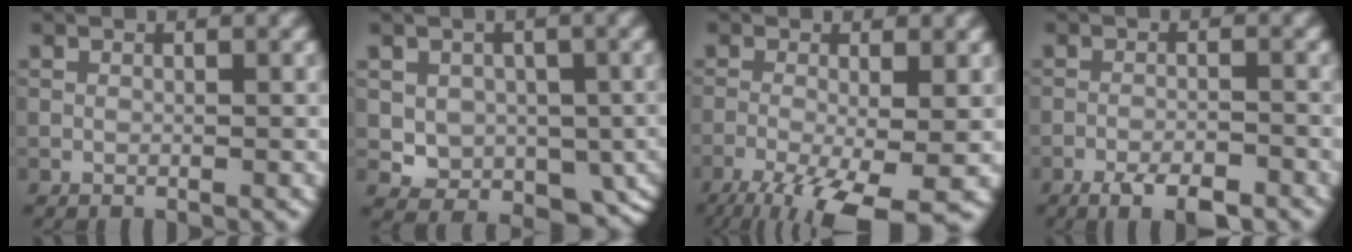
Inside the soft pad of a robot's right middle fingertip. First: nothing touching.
{"total": 7.9, "force": [-1.2, 6.8, 3.7], "torque": [-0.036, -0.010, -0.013]}
{"total": 9.3, "force": [-4.9, 2.7, 7.4], "torque": [-0.134, -0.028, -0.083]}
{"total": 4.1, "force": [-2.9, 1.0, 2.7], "torque": [-0.049, -0.003, -0.048]}